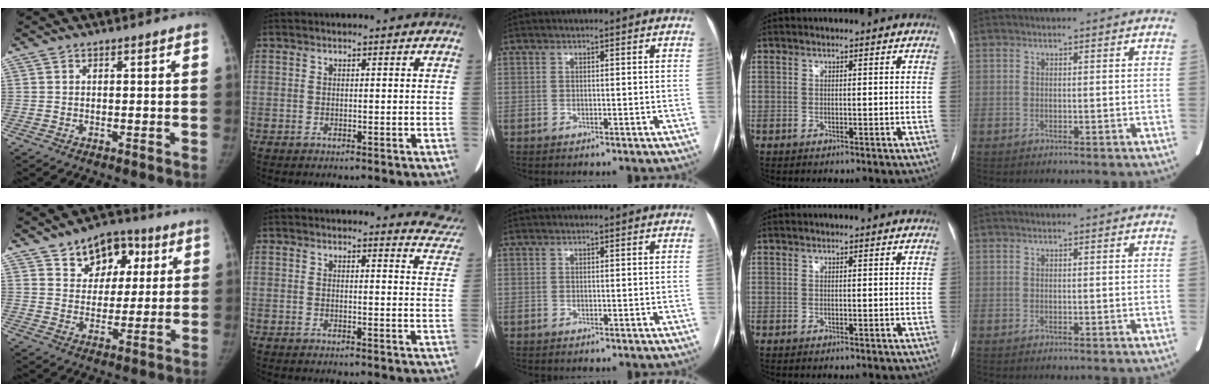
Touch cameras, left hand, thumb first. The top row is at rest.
{"thumb": {"total": 11.5, "force": [5.5, 8.4, 5.6], "torque": [-0.036, -0.011, 0.086]}, "index": {"total": 6.7, "force": [6.6, 1.2, -0.1], "torque": [0.029, -0.053, 0.036]}}